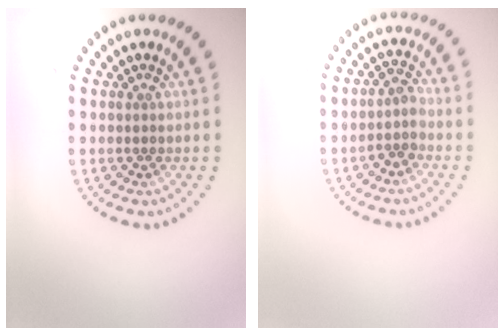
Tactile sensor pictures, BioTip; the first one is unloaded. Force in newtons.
{"total": 1.8, "press": 1.5, "slide": 1.1}